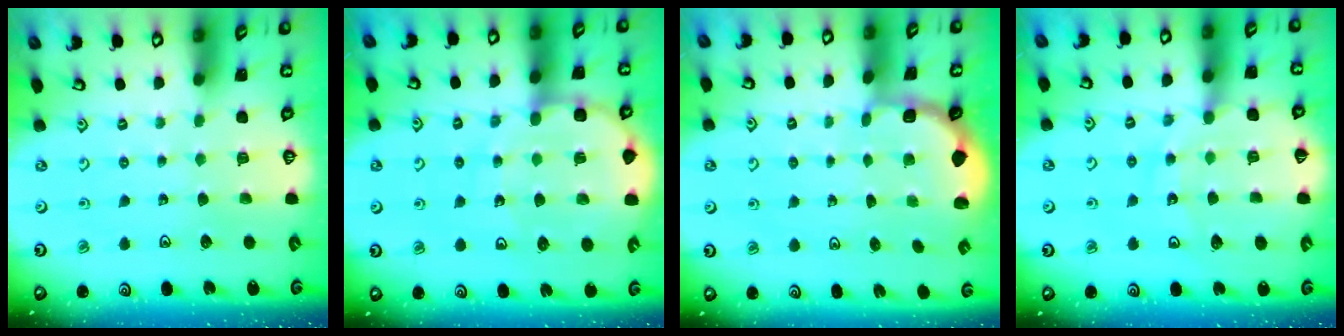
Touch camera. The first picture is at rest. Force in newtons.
{"total": 11.2, "press": 10.9, "slide": 2.7}
{"total": 2.0, "press": 1.8, "slide": 0.7}
{"total": 12.9, "press": 12.8, "slide": 1.6}